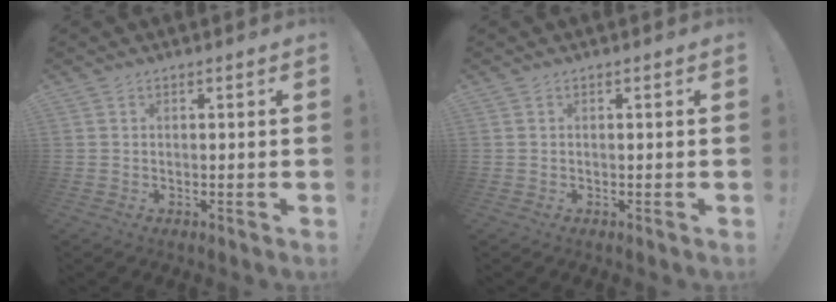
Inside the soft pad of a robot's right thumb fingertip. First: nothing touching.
{"total": 0.0}